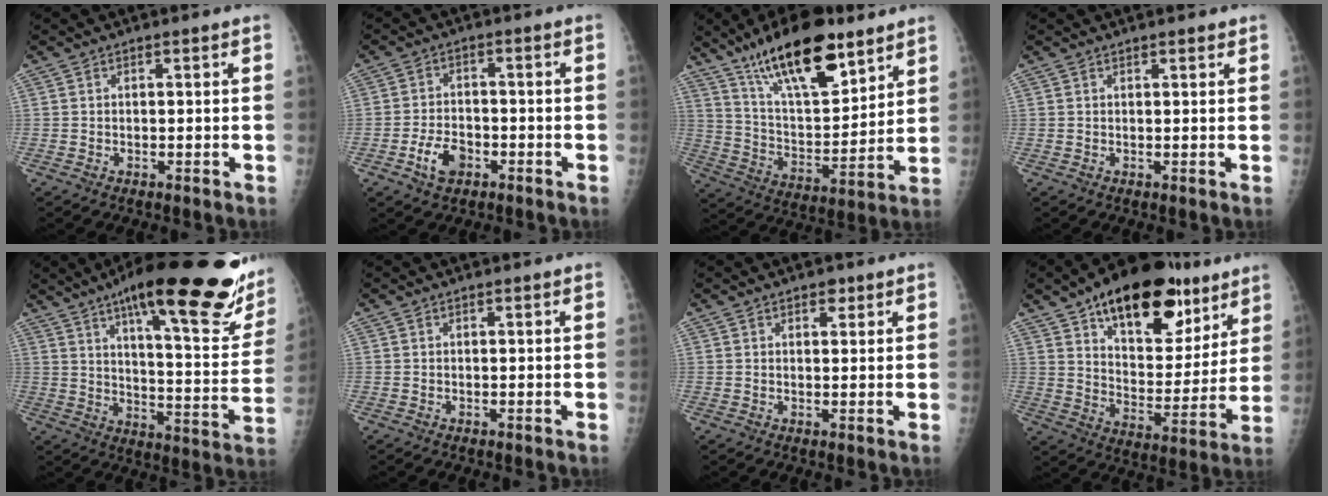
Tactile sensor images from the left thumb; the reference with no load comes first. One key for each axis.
{"total": 5.8, "fx": -2.7, "fy": 3.8, "fz": 3.5, "tx": -0.055, "ty": 0.018, "tz": -0.047}
{"total": 20.7, "fx": 13.7, "fy": 7.5, "fz": 13.7, "tx": -0.195, "ty": -0.066, "tz": 0.241}
{"total": 1.3, "fx": 1.0, "fy": 0.4, "fz": 0.7, "tx": -0.009, "ty": -0.004, "tz": 0.012}
{"total": 30.4, "fx": 18.4, "fy": 7.5, "fz": 23.0, "tx": -0.280, "ty": -0.051, "tz": 0.258}
{"total": 0.0}
{"total": 2.1, "fx": 1.3, "fy": 1.2, "fz": 1.1, "tx": -0.002, "ty": -0.005, "tz": 0.016}
{"total": 25.1, "fx": 14.8, "fy": 12.5, "fz": 16.0, "tx": -0.194, "ty": -0.043, "tz": 0.230}